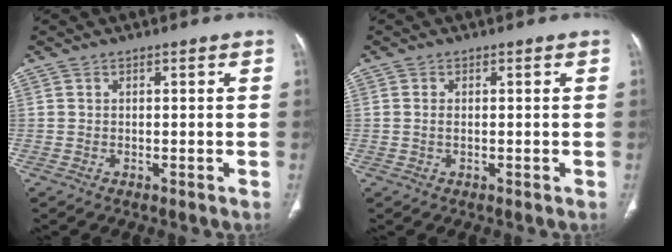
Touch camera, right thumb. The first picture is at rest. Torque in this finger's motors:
{"motor_torque": [-0.32, 0.15, 0.27, 0.40, -0.02]}